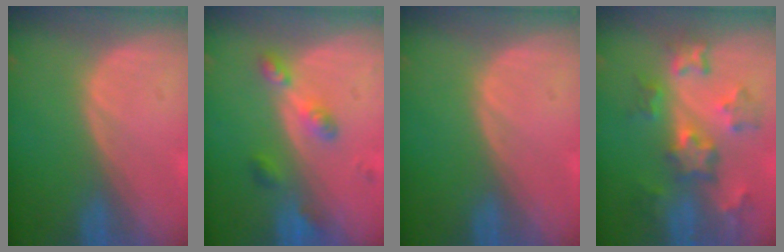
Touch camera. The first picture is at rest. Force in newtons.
{"total": 4.6, "press": 4.5, "slide": 1.0}
{"total": 0.0}
{"total": 8.7, "press": 7.8, "slide": 3.9}